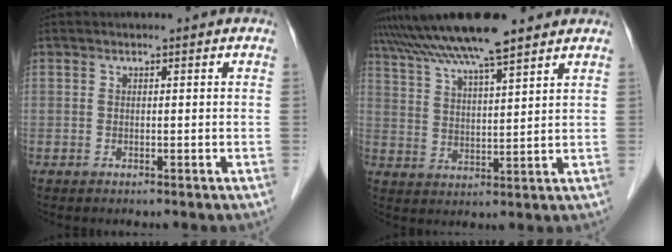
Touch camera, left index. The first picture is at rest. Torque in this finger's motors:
{"motor_torque": [1.12, -1.02, 1.05, 0.21]}